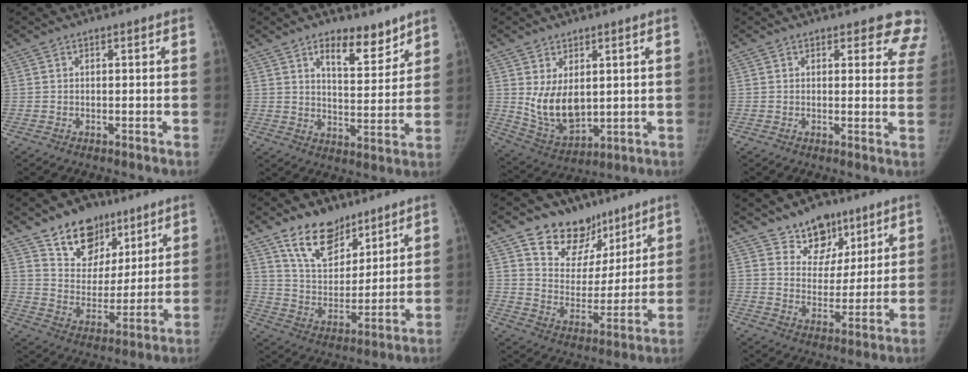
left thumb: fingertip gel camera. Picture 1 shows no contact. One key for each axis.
{"total": 9.2, "fx": 6.4, "fy": 3.9, "fz": 5.3, "tx": -0.055, "ty": -0.048, "tz": 0.104}
{"total": 9.9, "fx": 1.5, "fy": 6.4, "fz": 7.4, "tx": -0.111, "ty": -0.023, "tz": 0.053}
{"total": 7.9, "fx": 6.9, "fy": 3.4, "fz": 1.8, "tx": 0.037, "ty": -0.031, "tz": 0.045}
{"total": 14.1, "fx": 9.2, "fy": 9.5, "fz": 4.8, "tx": -0.027, "ty": -0.053, "tz": 0.162}
{"total": 13.4, "fx": 9.2, "fy": 7.8, "fz": 5.9, "tx": -0.063, "ty": -0.058, "tz": 0.171}
{"total": 14.4, "fx": 9.8, "fy": 9.7, "fz": 4.2, "tx": -0.008, "ty": -0.055, "tz": 0.172}
{"total": 9.9, "fx": 7.0, "fy": 6.6, "fz": 2.5, "tx": 0.007, "ty": -0.047, "tz": 0.122}